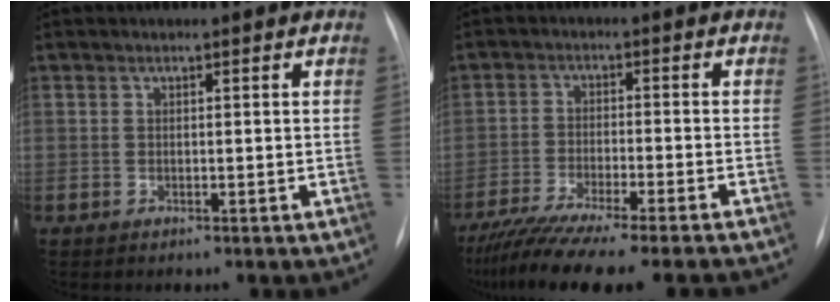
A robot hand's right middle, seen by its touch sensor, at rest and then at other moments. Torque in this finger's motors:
{"motor_torque": [1.09, -1.05, 0.36, 0.13]}